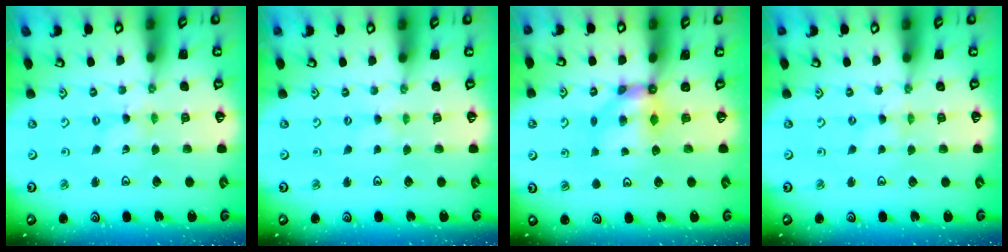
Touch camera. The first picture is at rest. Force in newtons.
{"total": 1.0, "press": 1.0, "slide": 0.2}
{"total": 6.5, "press": 6.5, "slide": 0.4}
{"total": 0.0}